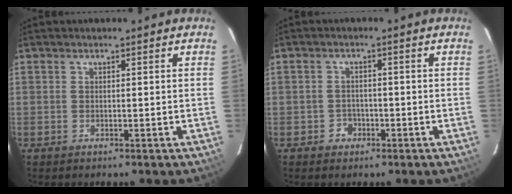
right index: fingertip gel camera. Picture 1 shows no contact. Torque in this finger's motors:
{"motor_torque": [0.19, -0.27, -0.04, -0.04]}